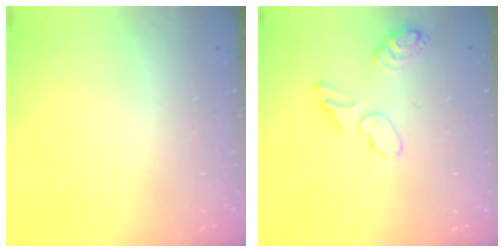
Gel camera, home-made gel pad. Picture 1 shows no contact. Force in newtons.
{"total": 9.2, "press": 9.1, "slide": 1.4}